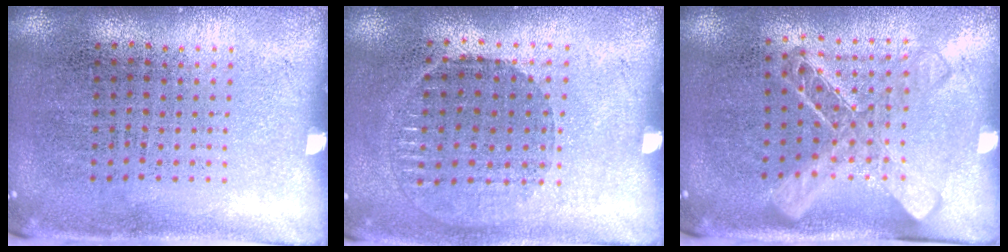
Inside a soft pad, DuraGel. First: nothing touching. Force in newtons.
{"total": 0.9, "press": 0.8, "slide": 0.4}
{"total": 1.6, "press": 1.5, "slide": 0.7}